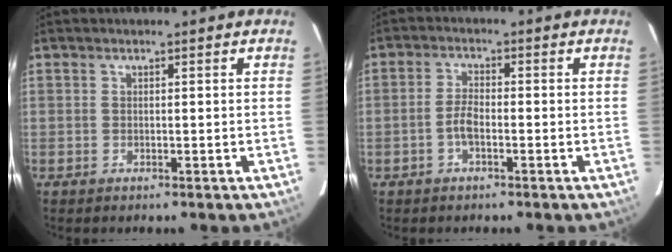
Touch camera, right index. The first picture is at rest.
{"total": 3.3, "force": [-1.4, 1.1, 2.8], "torque": [-0.063, 0.007, -0.028]}